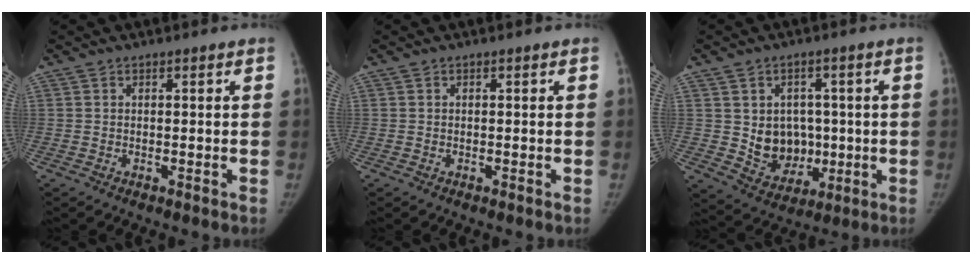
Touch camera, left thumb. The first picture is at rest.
{"total": 0.0}
{"total": 9.6, "force": [0.2, 8.0, 5.3], "torque": [-0.035, -0.006, 0.023]}